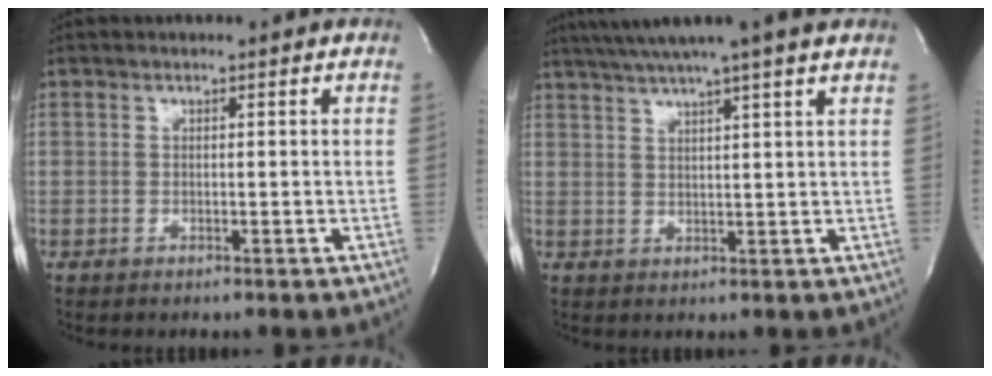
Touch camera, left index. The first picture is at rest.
{"total": 11.4, "force": [9.3, -0.8, 6.6], "torque": [-0.117, 0.027, 0.125]}